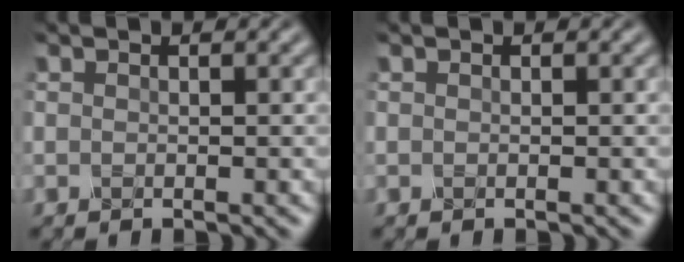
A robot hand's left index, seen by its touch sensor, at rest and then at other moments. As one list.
[{"total": 0.0}]